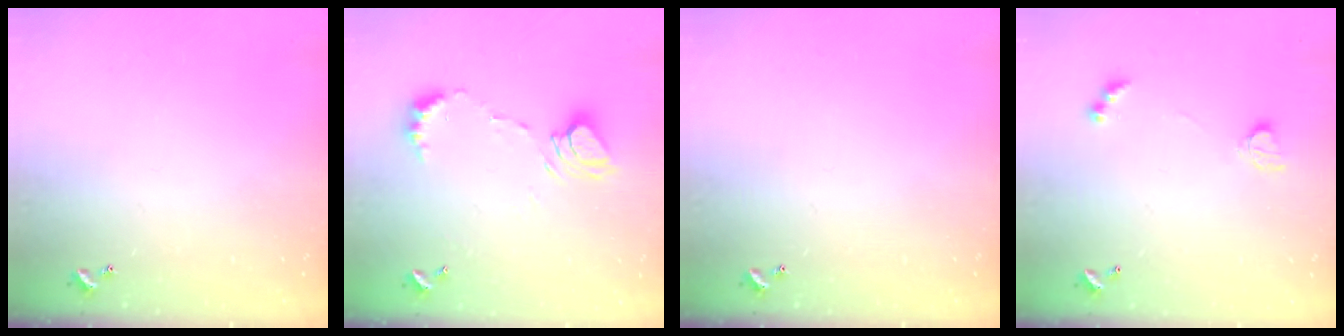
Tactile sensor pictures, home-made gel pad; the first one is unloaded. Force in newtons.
{"total": 8.6, "press": 8.5, "slide": 1.1}
{"total": 0.0}
{"total": 4.1, "press": 4.0, "slide": 0.7}